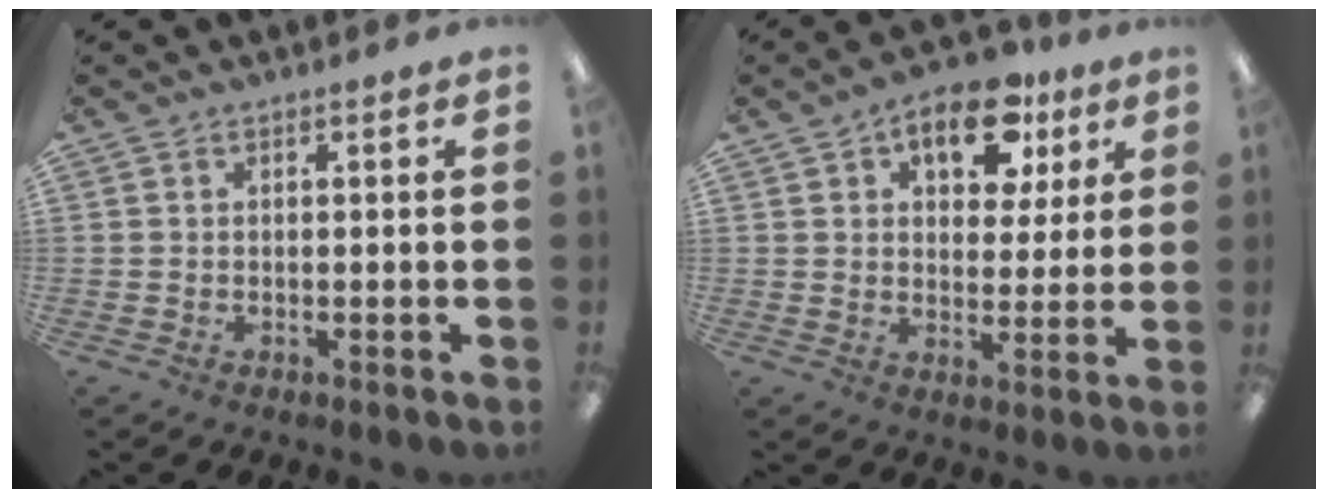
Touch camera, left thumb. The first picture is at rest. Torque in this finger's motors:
{"motor_torque": [0.28, 0.37, 0.22, 0.20, 0.08]}